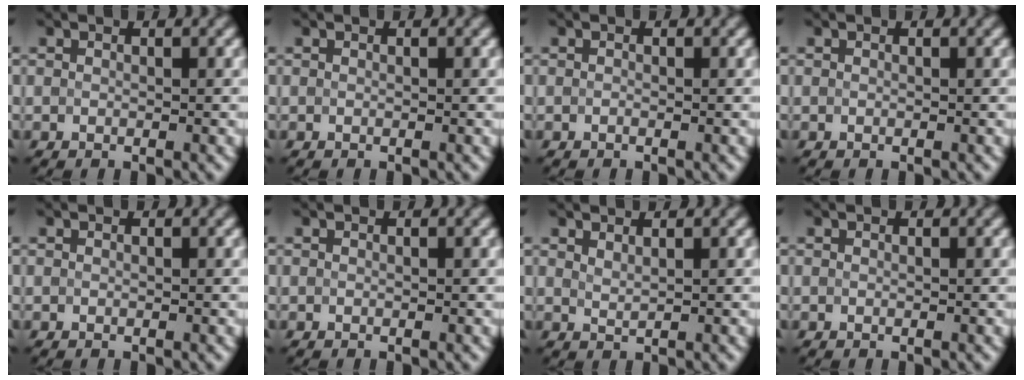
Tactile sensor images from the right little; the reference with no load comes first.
{"total": 0.0}
{"total": 0.0}
{"total": 0.0}
{"total": 0.0}
{"total": 0.0}
{"total": 1.0, "force": [0.9, 0.3, 0.4], "torque": [-0.009, -0.002, 0.019]}
{"total": 0.0}